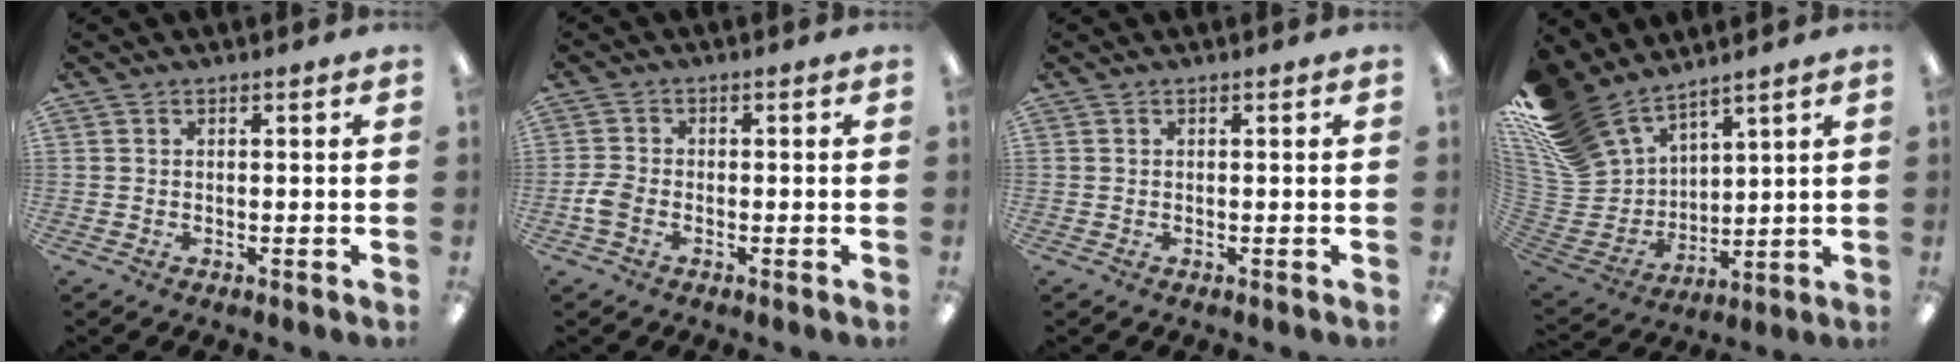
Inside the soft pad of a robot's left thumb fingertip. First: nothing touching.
{"total": 3.5, "force": [-1.4, 2.2, 2.3], "torque": [-0.051, 0.003, -0.026]}
{"total": 0.0}
{"total": 17.0, "force": [13.4, 8.9, 5.7], "torque": [-0.164, -0.084, 0.258]}